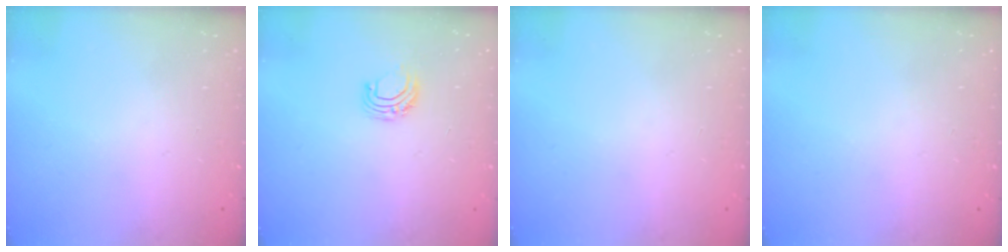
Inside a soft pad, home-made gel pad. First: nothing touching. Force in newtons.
{"total": 5.8, "press": 5.8, "slide": 0.6}
{"total": 0.0}
{"total": 0.0}